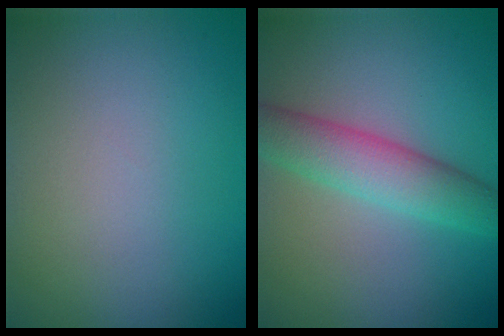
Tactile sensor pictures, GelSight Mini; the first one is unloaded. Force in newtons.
{"total": 4.8, "press": 4.8, "slide": 0.3}